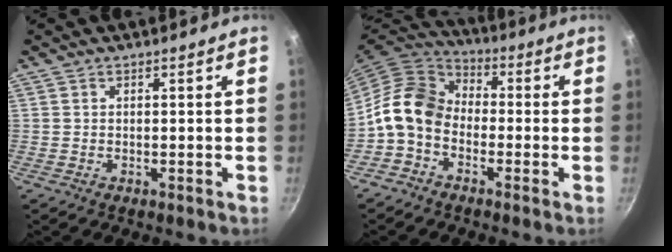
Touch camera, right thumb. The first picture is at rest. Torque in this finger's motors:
{"motor_torque": [0.30, 1.47, 0.96, -0.85, 0.14]}